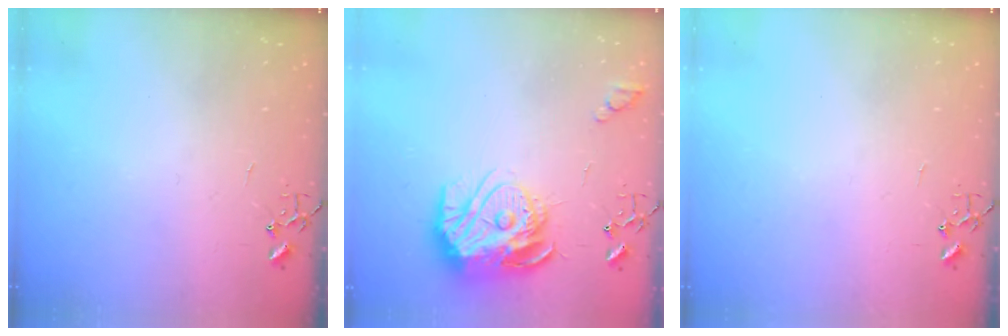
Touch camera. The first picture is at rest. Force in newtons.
{"total": 16.7, "press": 16.7, "slide": 1.6}
{"total": 0.0}